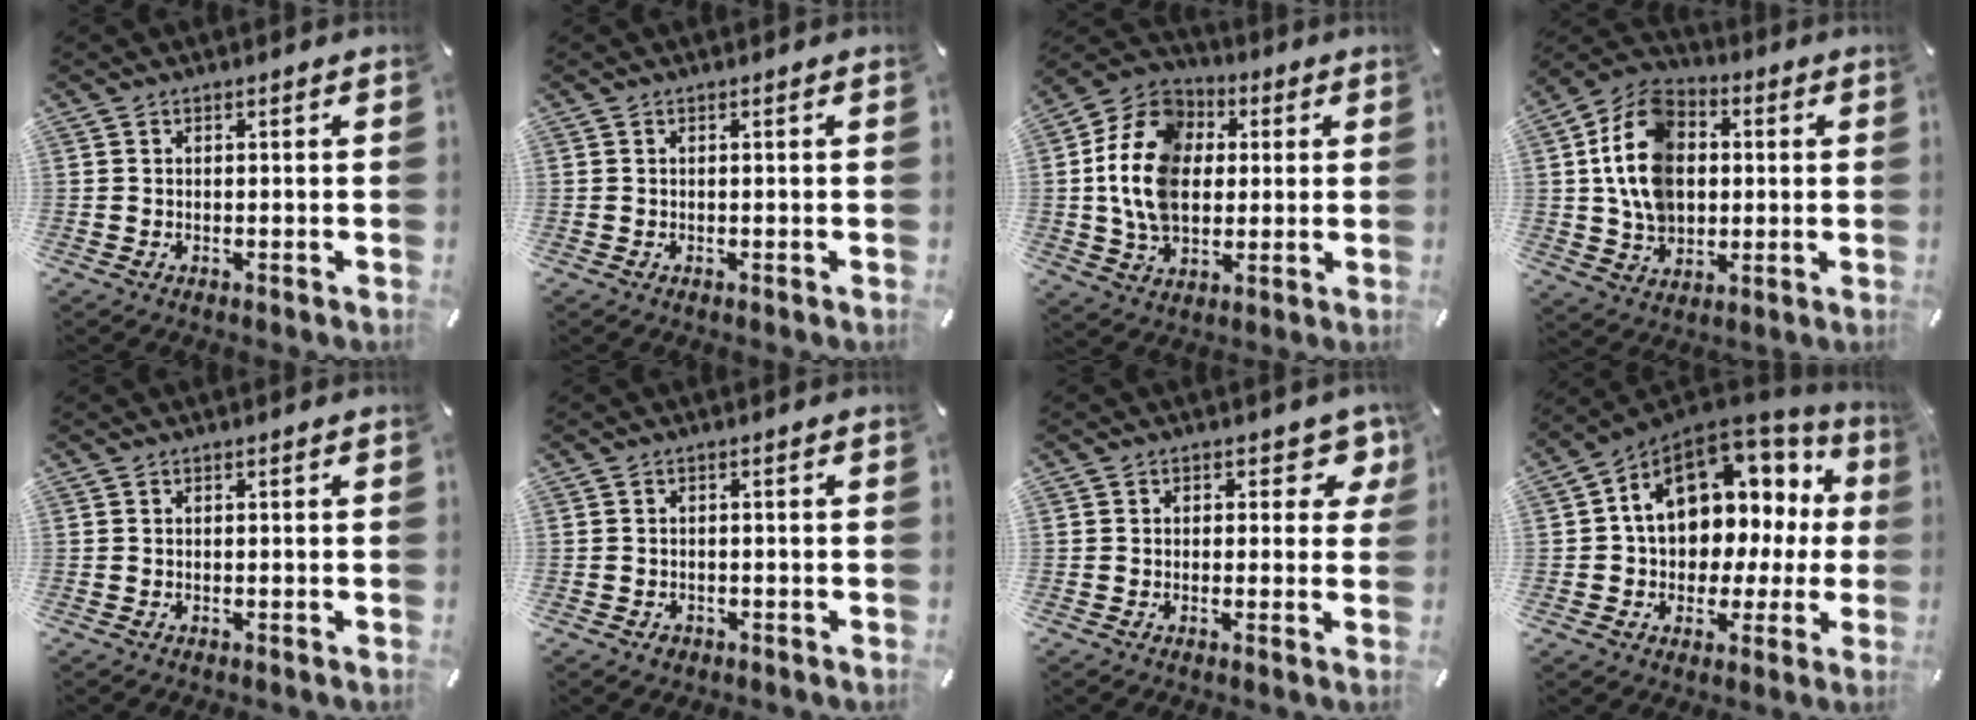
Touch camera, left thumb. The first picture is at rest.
{"total": 0.0}
{"total": 16.7, "force": [1.0, 13.2, 10.2], "torque": [-0.238, 0.013, 0.014]}
{"total": 14.8, "force": [1.1, 12.1, 8.5], "torque": [-0.180, 0.013, 0.022]}
{"total": 0.0}
{"total": 1.5, "force": [-0.6, 1.2, 0.5], "torque": [-0.011, 0.006, -0.015]}
{"total": 5.3, "force": [2.1, 3.4, 3.4], "torque": [-0.025, -0.007, 0.029]}
{"total": 13.6, "force": [4.6, 9.7, 8.4], "torque": [-0.130, -0.033, 0.082]}